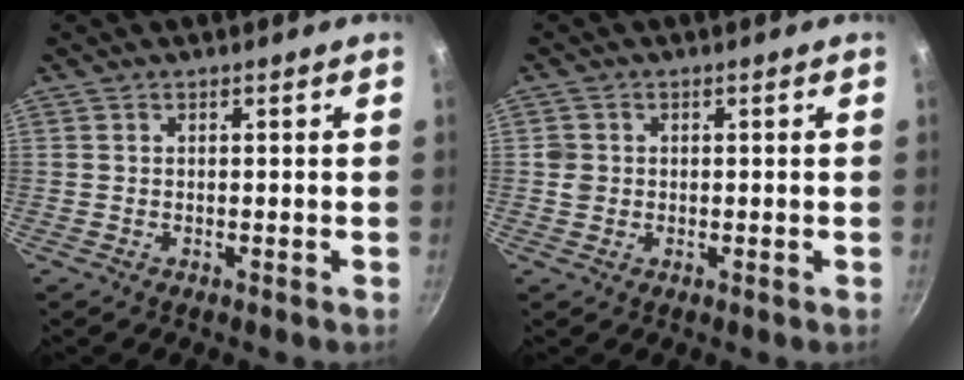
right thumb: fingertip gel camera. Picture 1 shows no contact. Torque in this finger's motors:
{"motor_torque": [-0.11, 0.41, 0.10, 0.56, -0.01]}